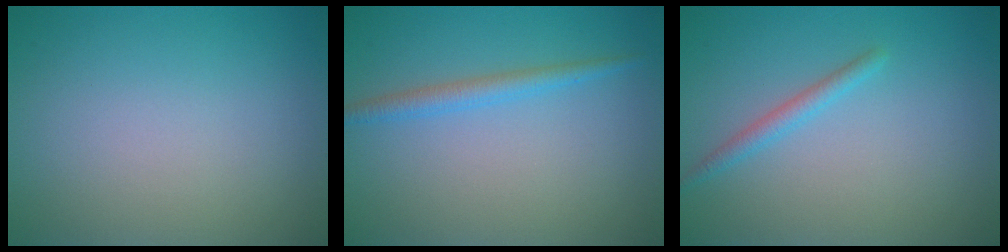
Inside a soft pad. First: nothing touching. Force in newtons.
{"total": 1.9, "press": 1.9, "slide": 0.1}
{"total": 1.5, "press": 1.5, "slide": 0.1}